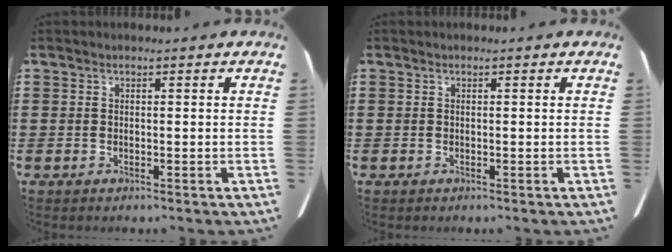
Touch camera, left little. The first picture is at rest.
{"total": 0.0}